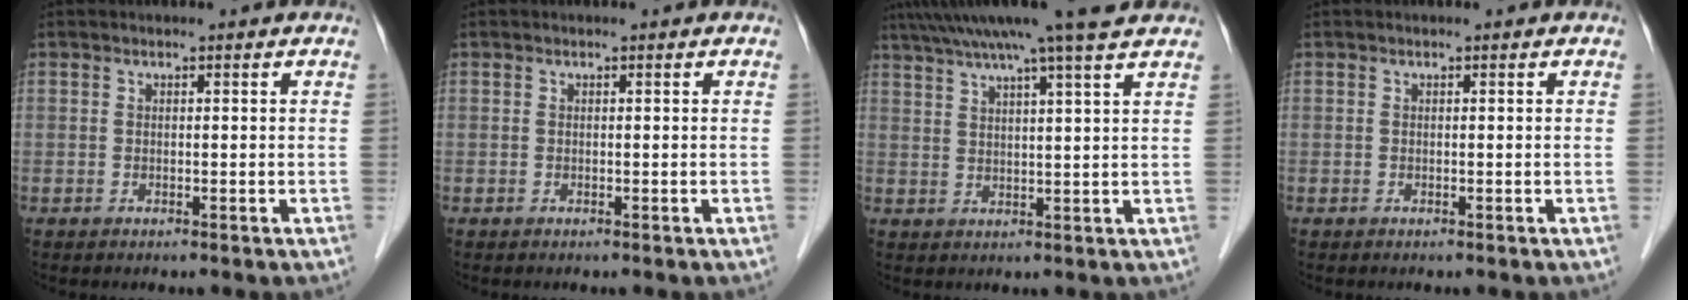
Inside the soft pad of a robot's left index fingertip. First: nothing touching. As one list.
[{"total": 0.0}, {"total": 13.8, "force": [11.1, -1.0, 8.1], "torque": [-0.138, 0.035, 0.149]}, {"total": 0.0}]